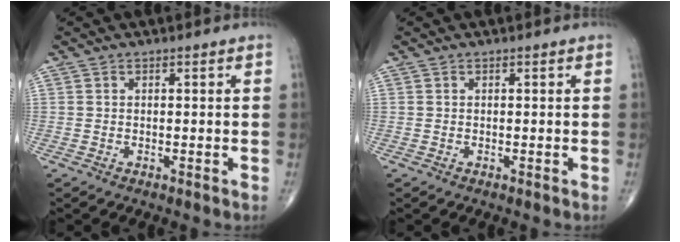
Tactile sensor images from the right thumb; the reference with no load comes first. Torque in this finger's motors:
{"motor_torque": [0.00, 0.00, 0.00, 0.00, 0.01]}